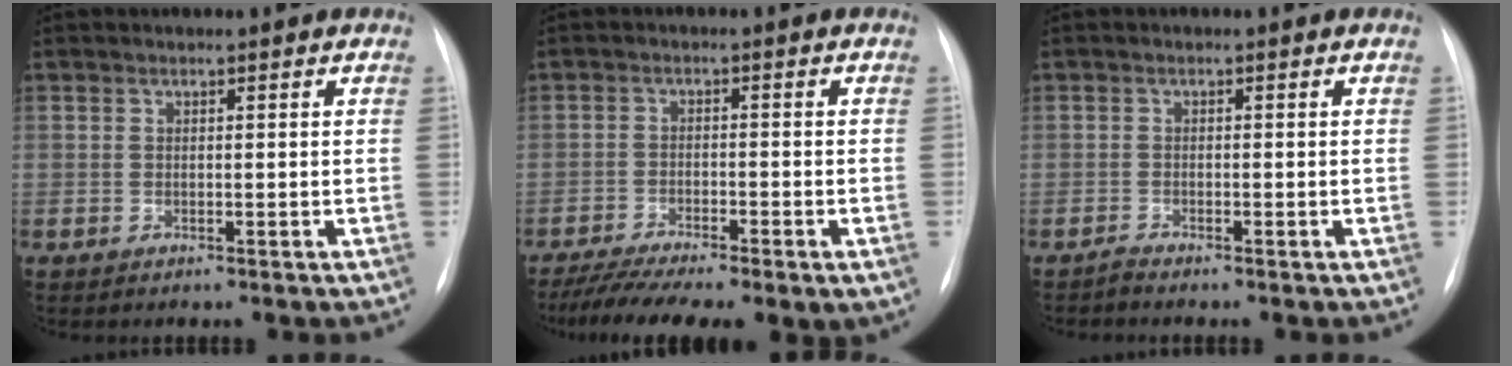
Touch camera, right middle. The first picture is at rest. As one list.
[{"total": 11.9, "force": [-8.3, 3.2, 7.9], "torque": [-0.149, -0.010, -0.129]}, {"total": 0.8, "force": [-0.8, -0.2, 0.1], "torque": [-0.003, -0.003, -0.015]}]